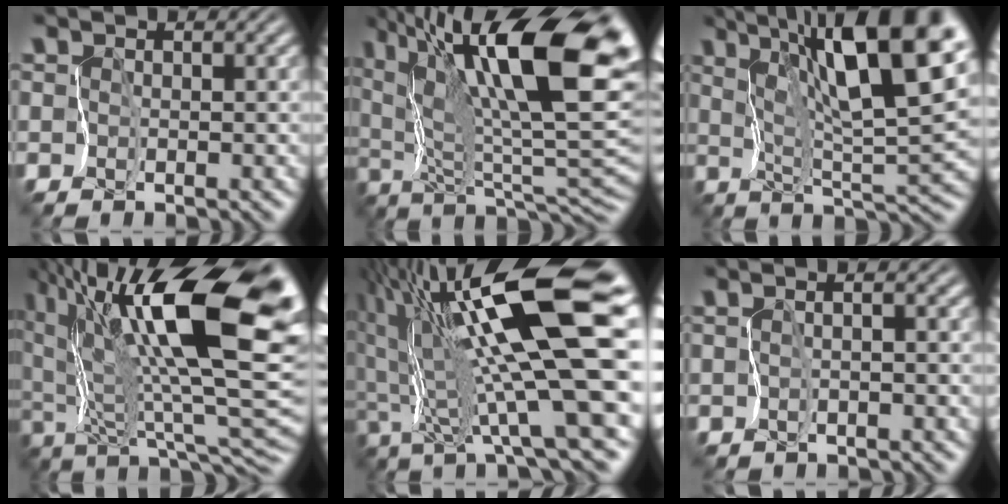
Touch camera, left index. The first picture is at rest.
{"total": 17.0, "force": [7.1, 3.8, 14.9], "torque": [-0.239, 0.025, 0.129]}
{"total": 13.1, "force": [6.7, 2.3, 11.0], "torque": [-0.182, 0.007, 0.114]}
{"total": 17.2, "force": [7.4, 4.4, 14.9], "torque": [-0.259, 0.028, 0.140]}
{"total": 16.2, "force": [4.6, 1.8, 15.5], "torque": [-0.288, 0.005, 0.091]}
{"total": 0.7, "force": [-0.5, -0.4, 0.3], "torque": [-0.012, -0.002, -0.006]}